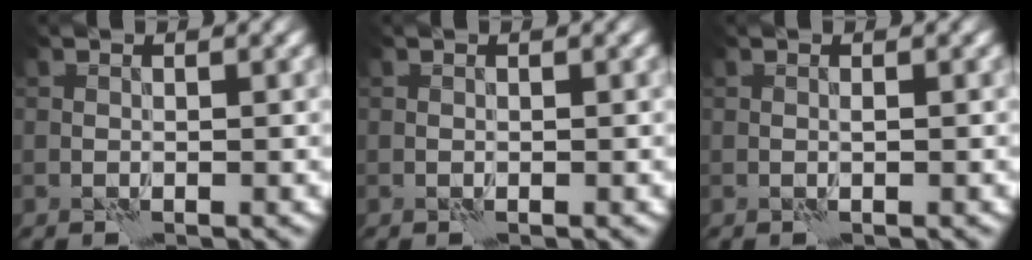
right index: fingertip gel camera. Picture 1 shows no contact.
{"total": 0.0}
{"total": 0.0}